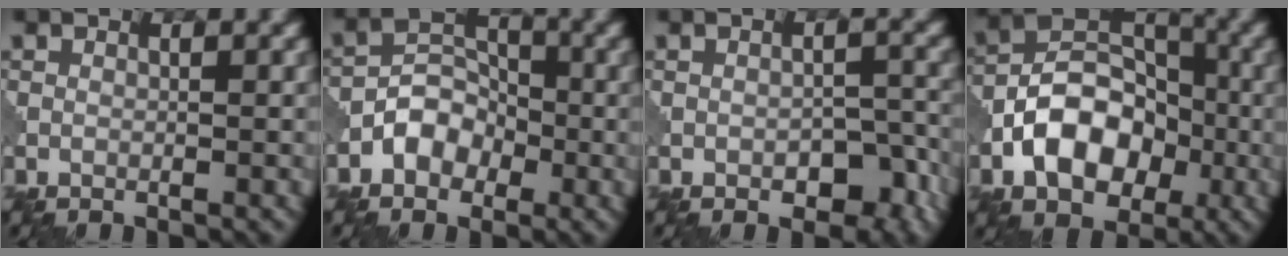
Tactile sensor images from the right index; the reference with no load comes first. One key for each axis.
{"total": 3.6, "fx": -1.7, "fy": 2.6, "fz": 1.7, "tx": -0.021, "ty": 0.011, "tz": -0.035}
{"total": 4.0, "fx": -1.7, "fy": 2.2, "fz": 2.8, "tx": -0.034, "ty": -0.002, "tz": -0.021}
{"total": 8.7, "fx": -2.9, "fy": 6.0, "fz": 5.7, "tx": -0.091, "ty": 0.006, "tz": -0.063}